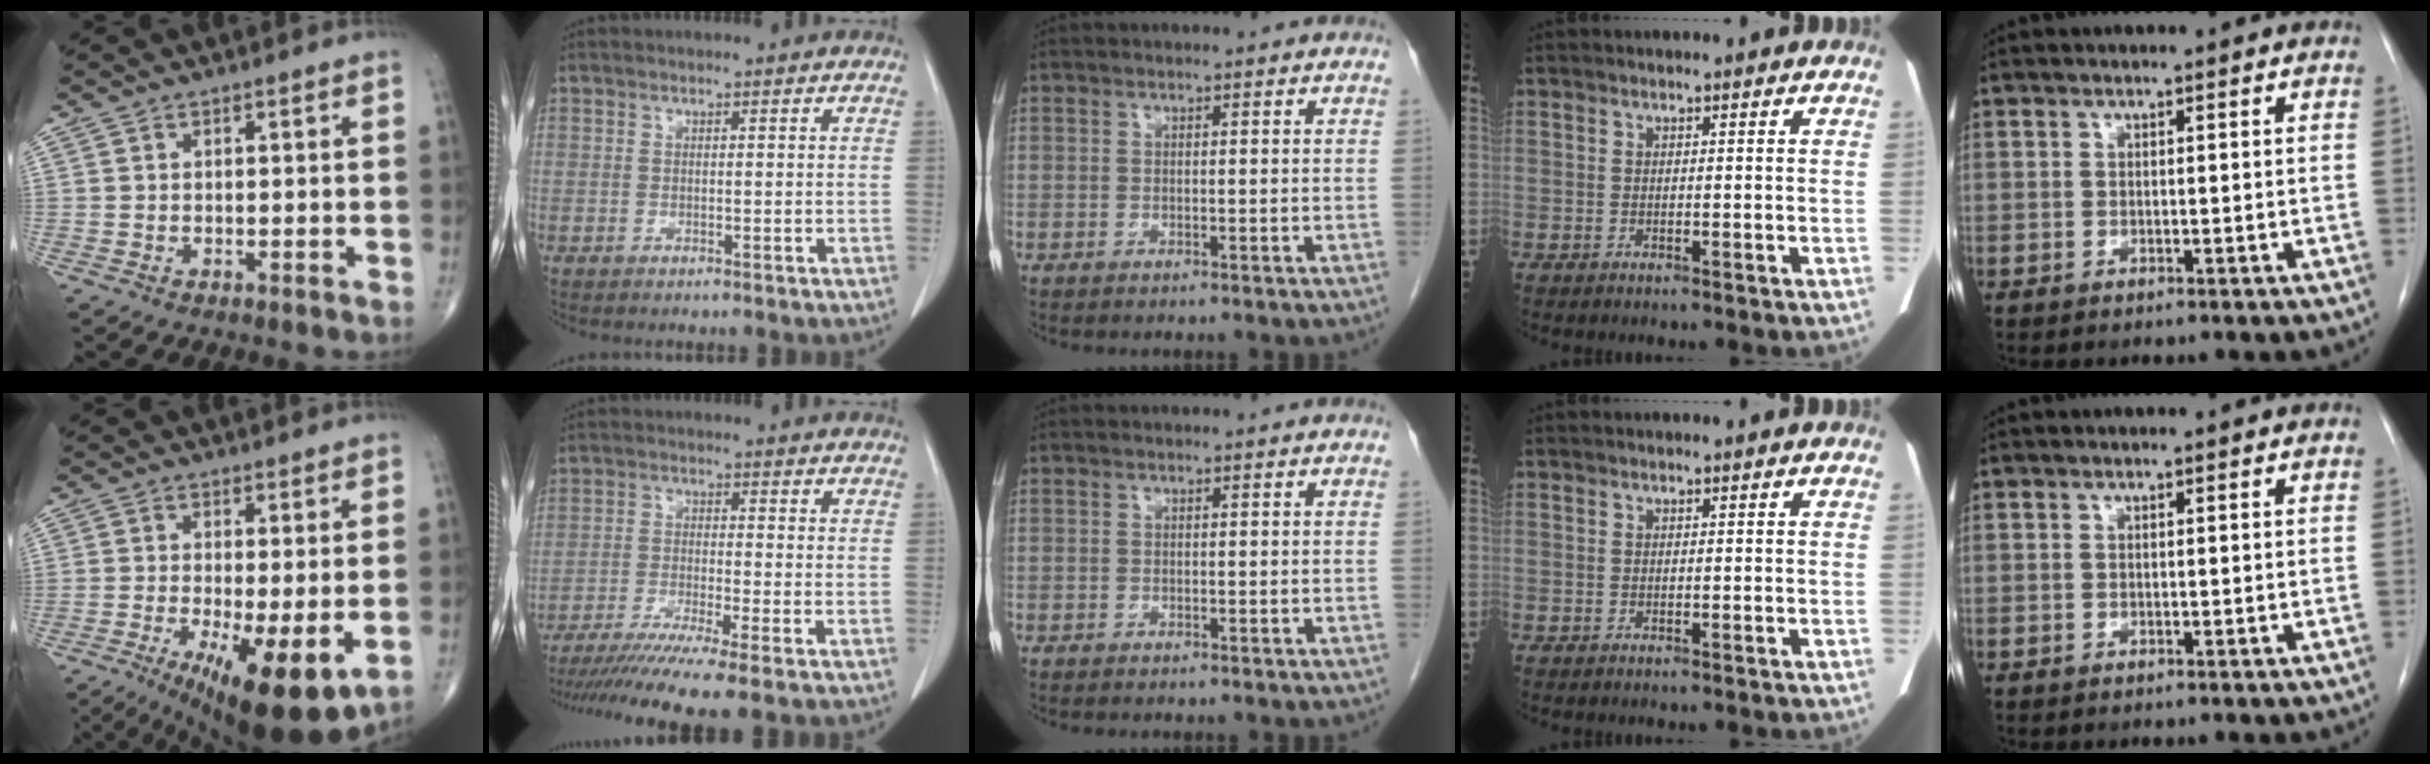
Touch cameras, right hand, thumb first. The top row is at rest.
{"thumb": {"total": 14.8, "force": [-4.5, 4.3, 13.4], "torque": [-0.191, -0.023, -0.059]}, "index": {"total": 11.1, "force": [-9.1, -1.6, 6.2], "torque": [-0.084, -0.030, -0.143]}}